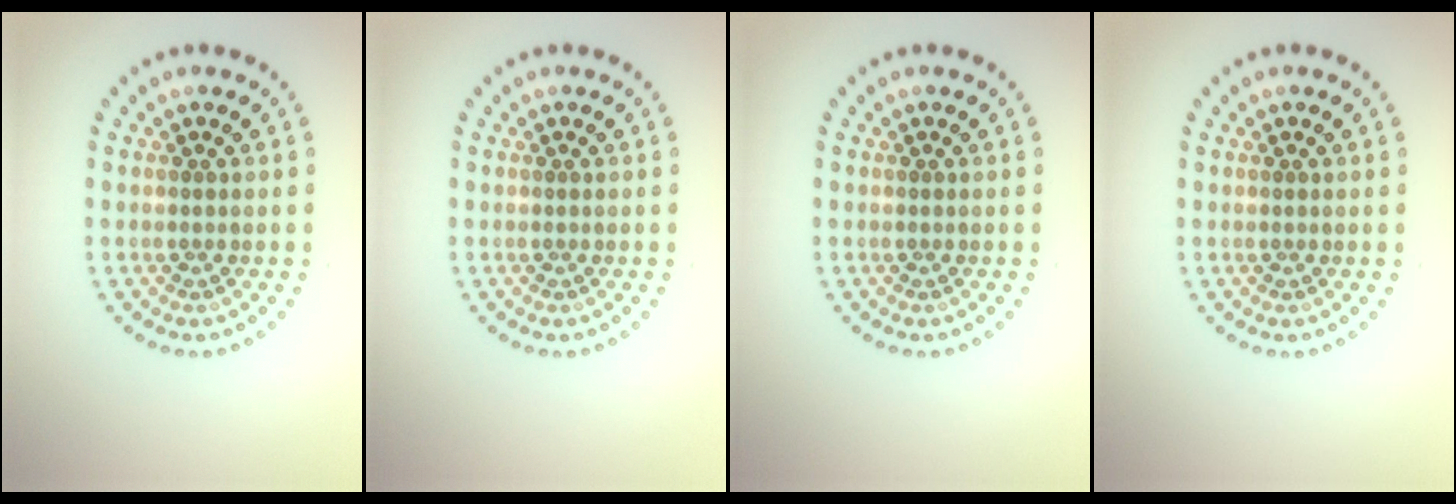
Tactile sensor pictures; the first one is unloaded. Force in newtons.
{"total": 0.0}
{"total": 0.0}
{"total": 0.0}